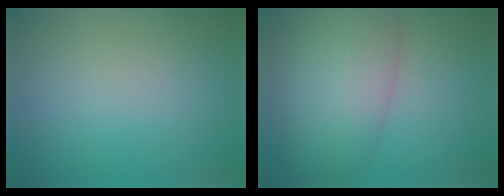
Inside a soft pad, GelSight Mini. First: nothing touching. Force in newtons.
{"total": 7.4, "press": 7.4, "slide": 0.2}